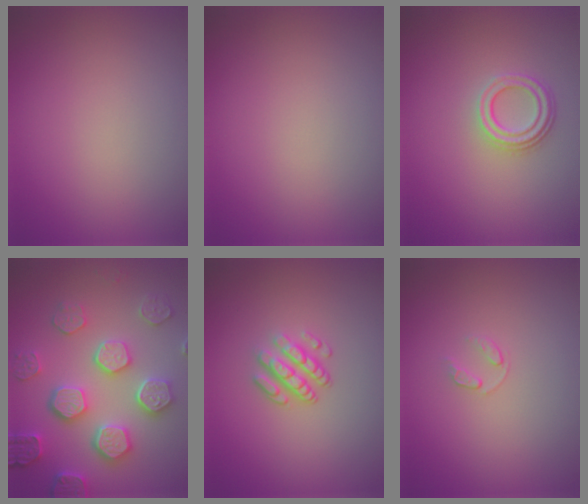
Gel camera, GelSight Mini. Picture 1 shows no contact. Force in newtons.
{"total": 0.0}
{"total": 3.3, "press": 2.4, "slide": 2.3}
{"total": 5.7, "press": 5.3, "slide": 1.9}
{"total": 3.3, "press": 2.3, "slide": 2.3}
{"total": 0.8, "press": 0.5, "slide": 0.6}